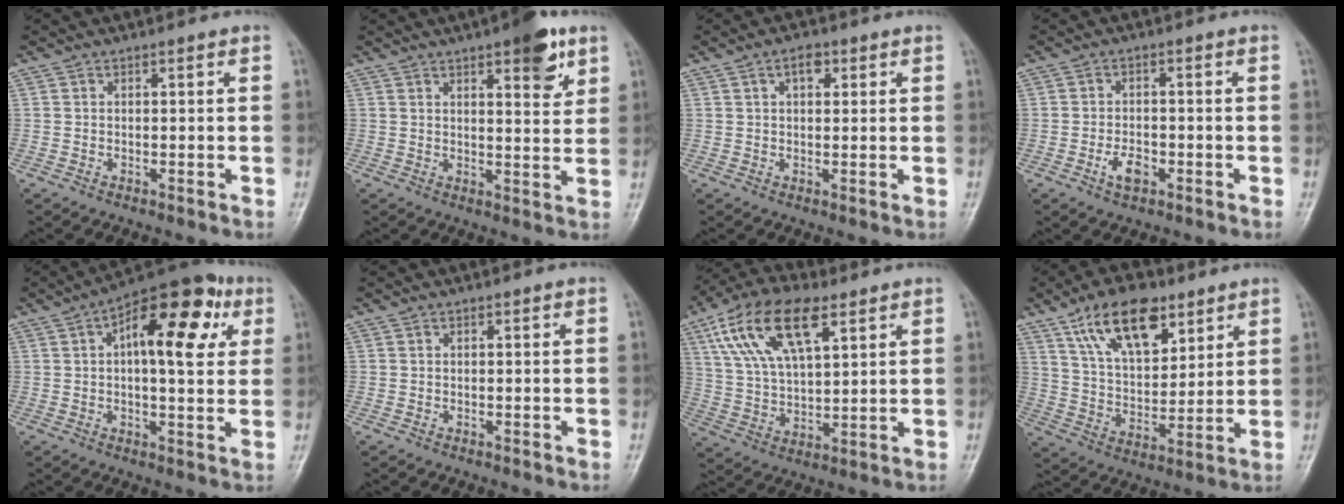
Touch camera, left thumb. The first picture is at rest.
{"total": 8.7, "force": [4.9, 2.9, 6.7], "torque": [-0.070, -0.022, 0.062]}
{"total": 3.3, "force": [1.5, 1.9, 2.3], "torque": [-0.027, 0.001, 0.020]}
{"total": 3.9, "force": [-1.7, 2.2, 2.8], "torque": [-0.046, 0.008, -0.029]}
{"total": 16.4, "force": [4.9, 7.3, 13.9], "torque": [-0.165, 0.019, 0.061]}
{"total": 0.0}
{"total": 16.5, "force": [7.8, 7.7, 12.4], "torque": [-0.222, -0.007, 0.145]}
{"total": 15.7, "force": [9.1, 7.8, 10.1], "torque": [-0.136, -0.037, 0.165]}